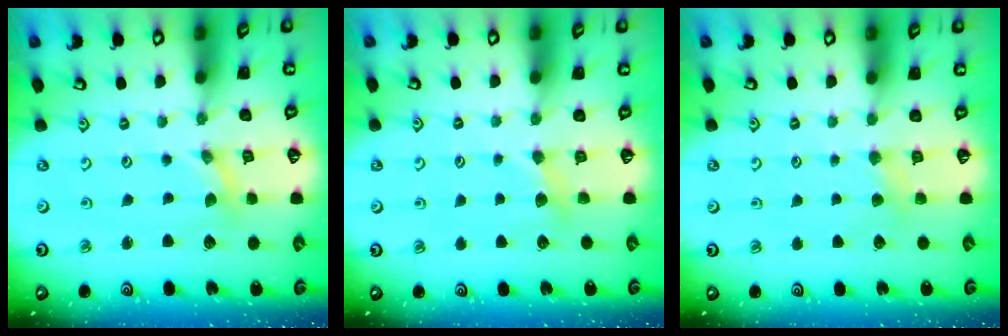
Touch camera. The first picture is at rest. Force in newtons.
{"total": 2.8, "press": 2.8, "slide": 0.5}
{"total": 2.9, "press": 2.8, "slide": 0.5}